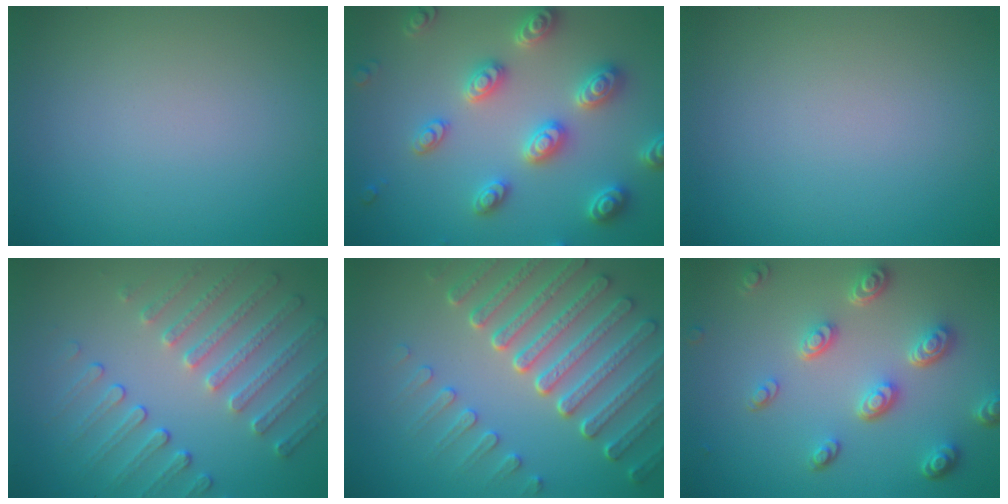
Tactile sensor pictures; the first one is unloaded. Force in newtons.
{"total": 5.0, "press": 4.8, "slide": 1.1}
{"total": 0.0}
{"total": 5.1, "press": 3.9, "slide": 3.4}
{"total": 7.4, "press": 5.6, "slide": 4.9}
{"total": 4.8, "press": 3.7, "slide": 3.0}